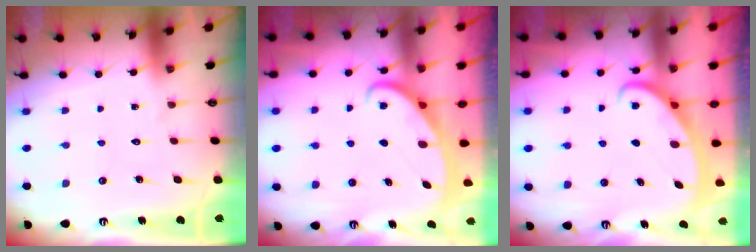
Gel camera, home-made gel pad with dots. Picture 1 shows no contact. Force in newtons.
{"total": 2.6, "press": 2.5, "slide": 0.4}
{"total": 2.6, "press": 2.5, "slide": 0.4}